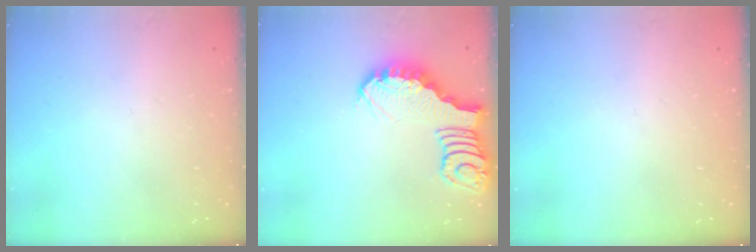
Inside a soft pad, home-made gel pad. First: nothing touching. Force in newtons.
{"total": 3.5, "press": 3.5, "slide": 0.3}
{"total": 0.0}